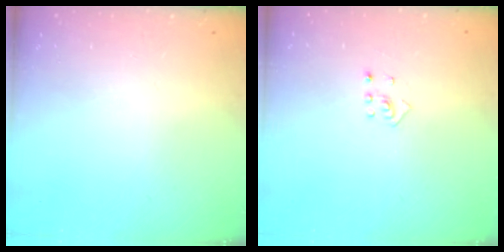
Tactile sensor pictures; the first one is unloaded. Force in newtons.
{"total": 2.0, "press": 1.9, "slide": 0.8}